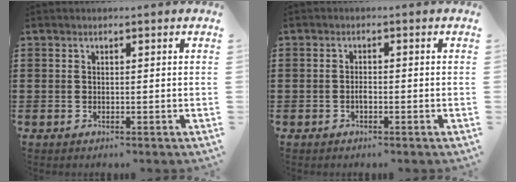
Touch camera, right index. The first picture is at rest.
{"total": 1.3, "force": [-0.6, 0.5, 1.0], "torque": [-0.021, -0.002, -0.010]}